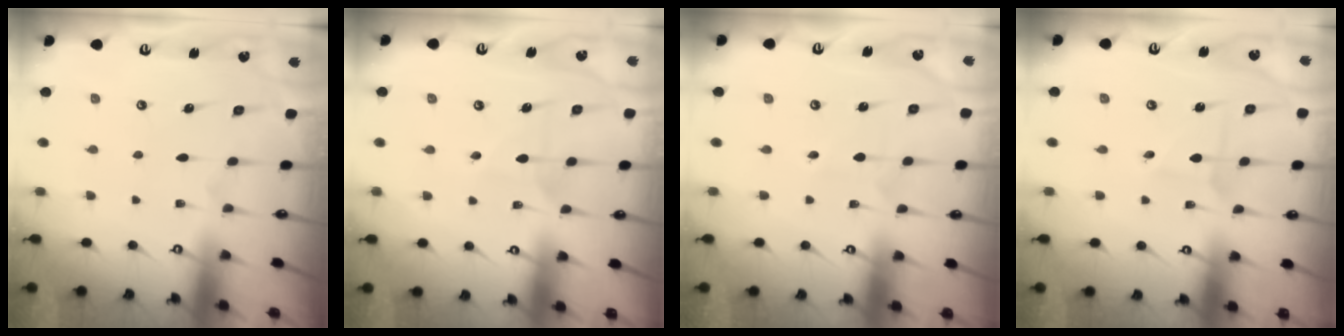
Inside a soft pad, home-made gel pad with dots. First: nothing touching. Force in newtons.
{"total": 7.4, "press": 7.4, "slide": 0.4}
{"total": 1.8, "press": 1.8, "slide": 0.2}
{"total": 2.3, "press": 2.3, "slide": 0.2}